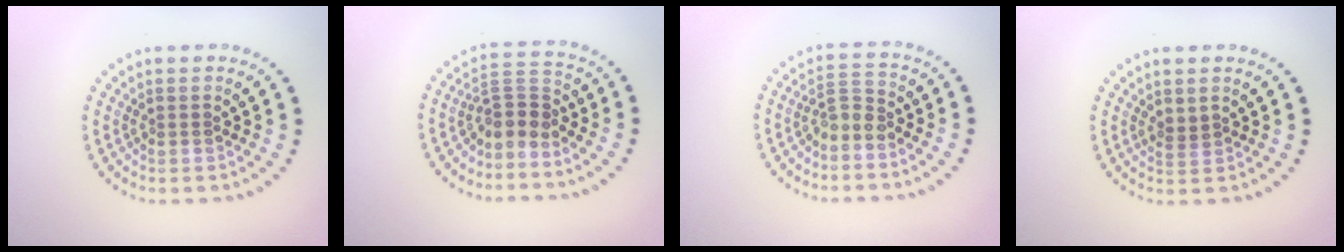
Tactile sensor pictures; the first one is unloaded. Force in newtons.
{"total": 2.8, "press": 2.0, "slide": 1.9}
{"total": 2.0, "press": 1.6, "slide": 1.3}
{"total": 1.0, "press": 0.8, "slide": 0.6}